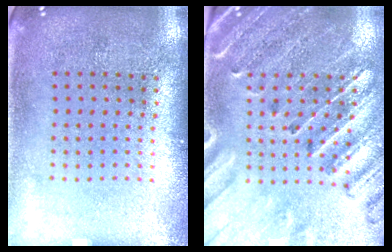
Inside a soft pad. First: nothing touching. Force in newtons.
{"total": 2.9, "press": 2.7, "slide": 0.9}